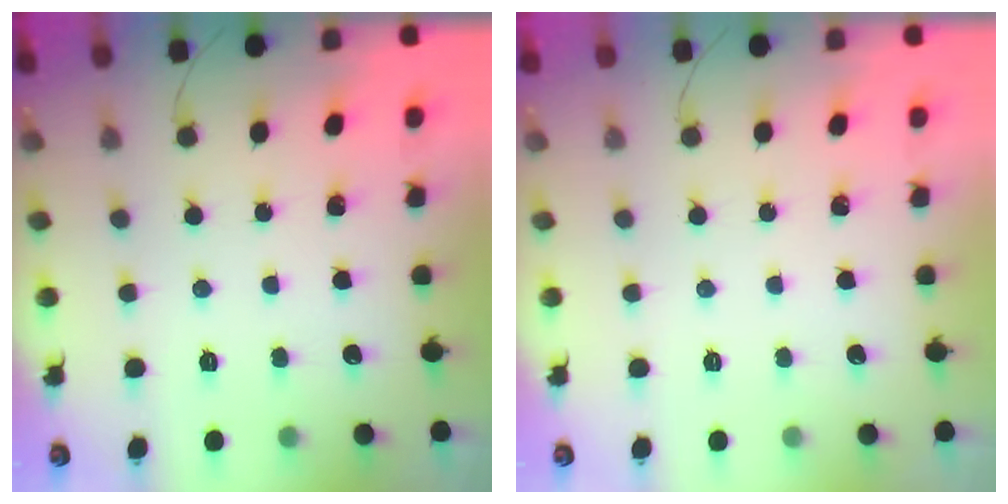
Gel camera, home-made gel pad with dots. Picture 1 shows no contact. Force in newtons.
{"total": 0.0}